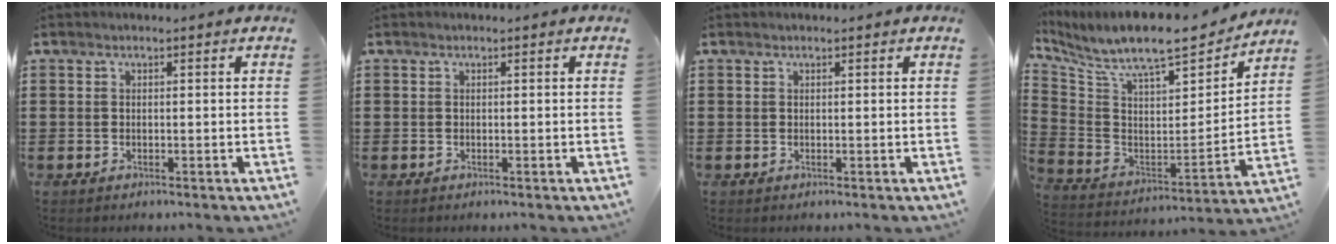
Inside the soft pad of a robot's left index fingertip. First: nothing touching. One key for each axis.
{"total": 0.0}
{"total": 0.0}
{"total": 9.7, "fx": 8.3, "fy": 1.8, "fz": 4.5, "tx": -0.117, "ty": -0.067, "tz": 0.140}